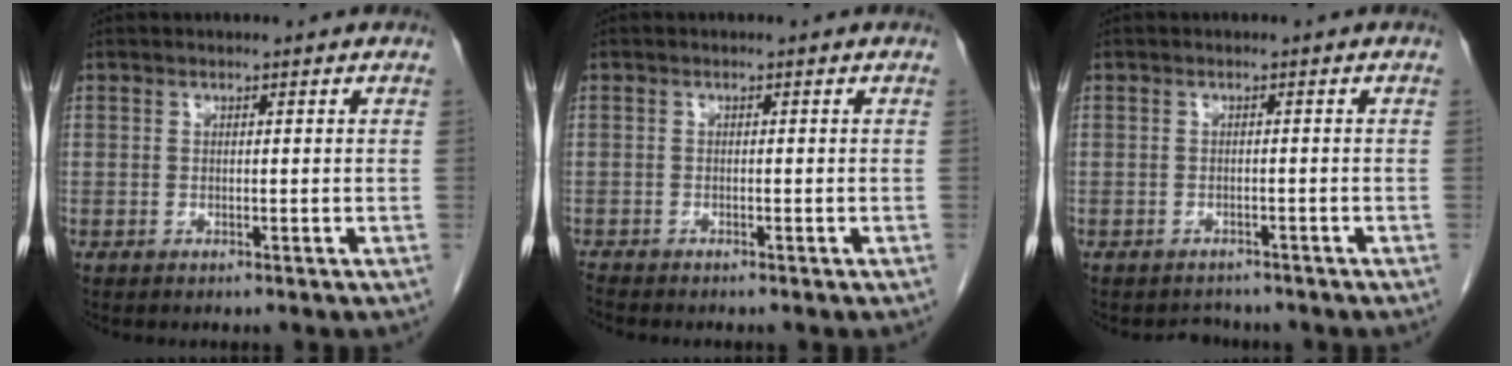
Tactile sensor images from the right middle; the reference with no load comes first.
{"total": 1.3, "force": [-1.3, 0.1, 0.2], "torque": [-0.008, -0.004, -0.023]}
{"total": 2.5, "force": [-2.3, 1.1, -0.1], "torque": [-0.002, -0.001, -0.034]}